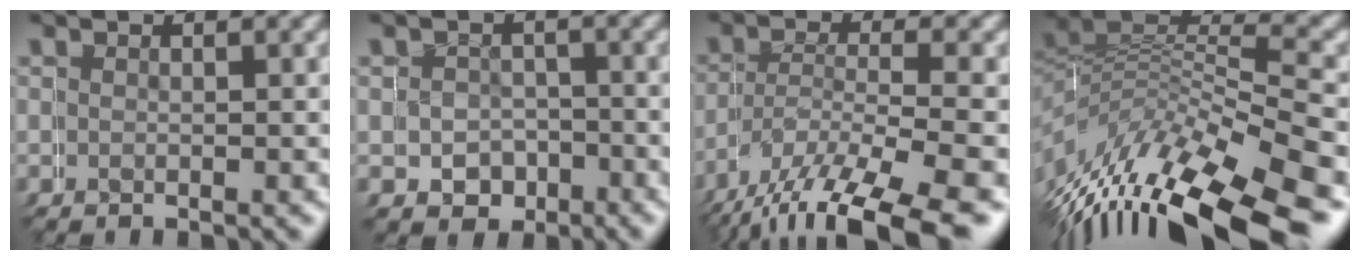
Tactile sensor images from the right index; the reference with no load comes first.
{"total": 3.1, "force": [0.0, 2.4, -2.0], "torque": [0.041, -0.012, 0.002]}
{"total": 5.8, "force": [-3.6, 2.5, 3.7], "torque": [-0.087, -0.025, -0.039]}
{"total": 11.3, "force": [-4.5, 7.7, 6.9], "torque": [-0.144, -0.032, -0.057]}